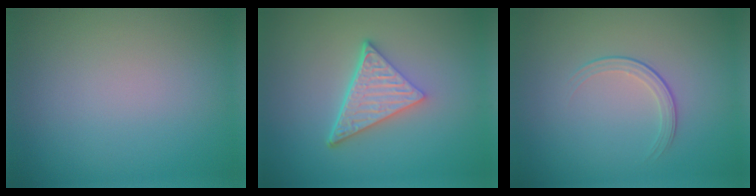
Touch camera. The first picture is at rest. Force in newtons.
{"total": 4.9, "press": 3.5, "slide": 3.5}
{"total": 1.7, "press": 0.9, "slide": 1.4}